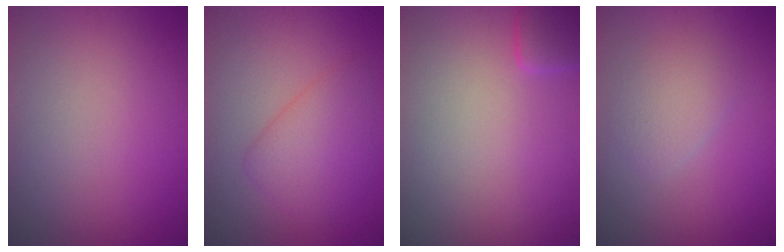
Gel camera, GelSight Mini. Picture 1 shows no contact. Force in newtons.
{"total": 4.1, "press": 4.1, "slide": 0.2}
{"total": 2.0, "press": 2.0, "slide": 0.3}
{"total": 2.4, "press": 2.4, "slide": 0.1}